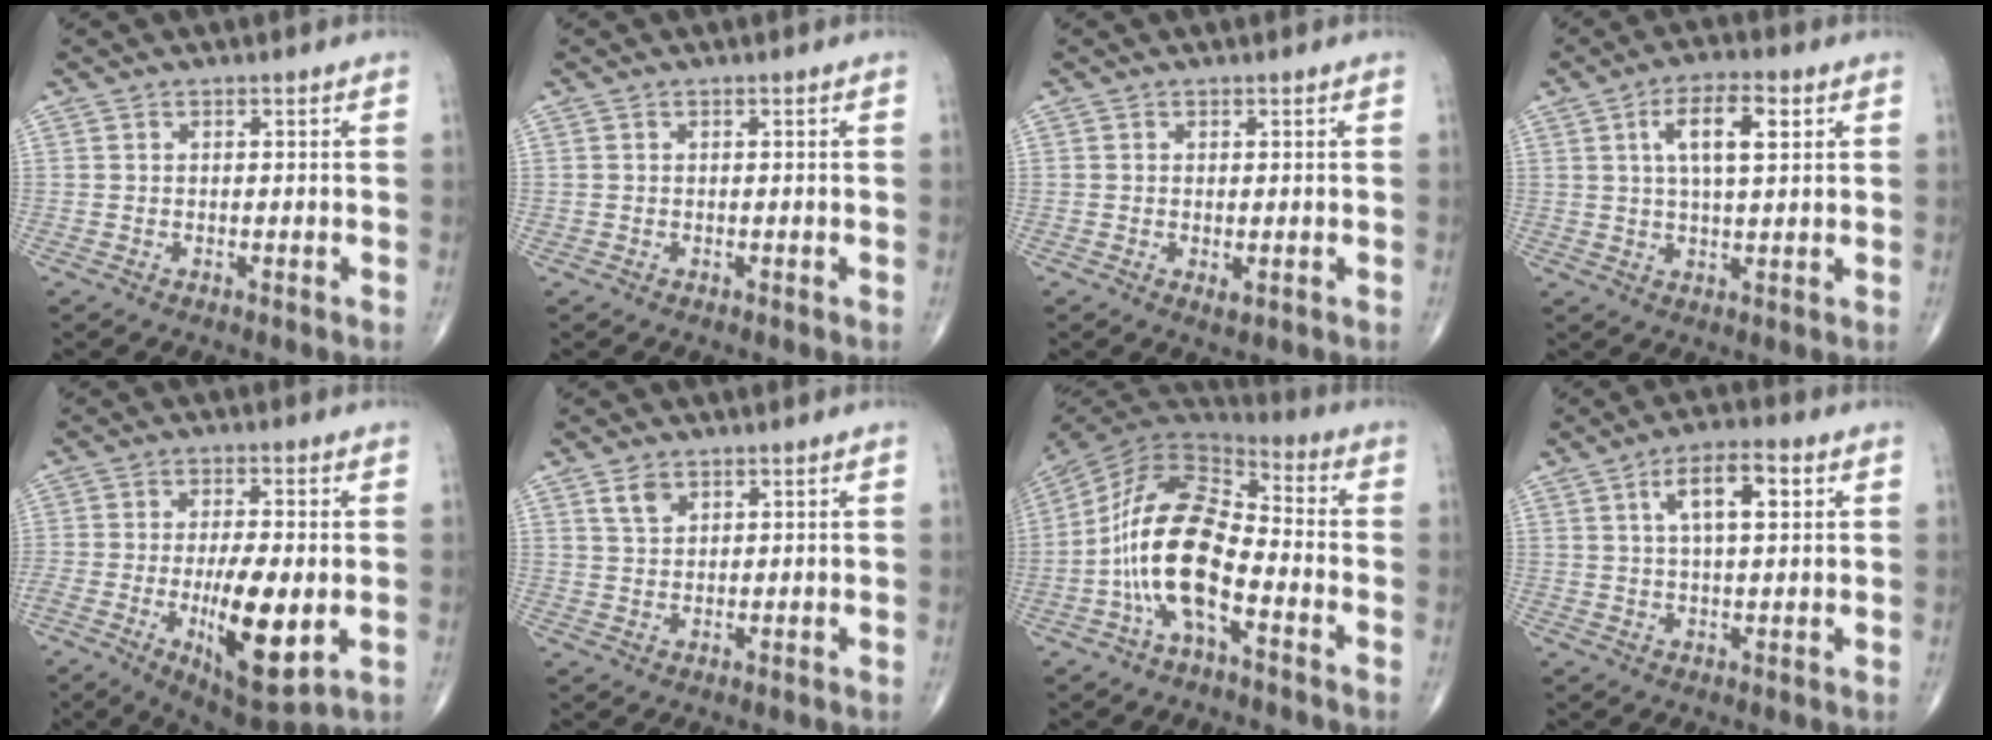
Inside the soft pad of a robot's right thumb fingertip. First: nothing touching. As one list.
[{"total": 0.0}, {"total": 1.3, "force": [-0.2, 0.6, 1.2], "torque": [-0.021, -0.005, -0.002]}, {"total": 8.4, "force": [2.8, 3.1, 7.3], "torque": [-0.120, 0.000, 0.046]}, {"total": 14.8, "force": [-3.2, 5.0, 13.5], "torque": [-0.226, -0.014, -0.043]}, {"total": 3.3, "force": [1.9, 2.0, 1.8], "torque": [-0.027, -0.009, 0.041]}, {"total": 16.8, "force": [-5.0, 7.6, 14.2], "torque": [-0.267, 0.050, -0.099]}, {"total": 8.2, "force": [2.7, 3.1, 7.1], "torque": [-0.110, 0.005, 0.042]}]